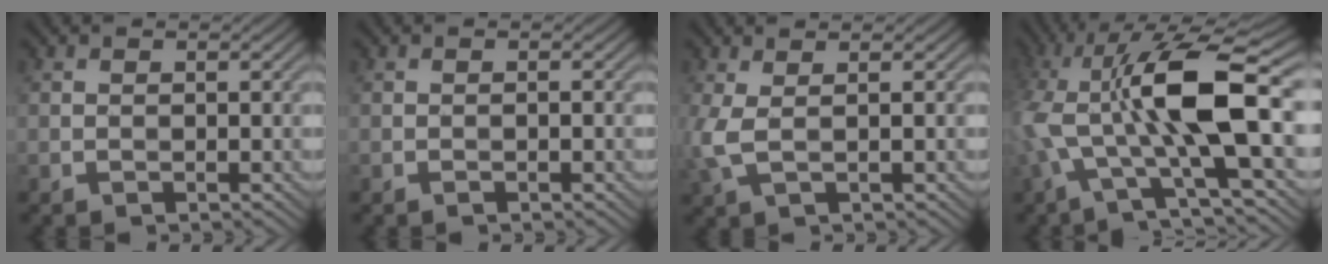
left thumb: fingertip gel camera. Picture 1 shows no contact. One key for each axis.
{"total": 0.6, "fx": -0.4, "fy": 0.0, "fz": 0.5, "tx": -0.008, "ty": 0.002, "tz": -0.008}
{"total": 3.3, "fx": 0.6, "fy": 1.0, "fz": 3.1, "tx": -0.081, "ty": 0.009, "tz": 0.005}
{"total": 14.9, "fx": 0.0, "fy": 5.1, "fz": 14.0, "tx": -0.279, "ty": 0.006, "tz": -0.012}